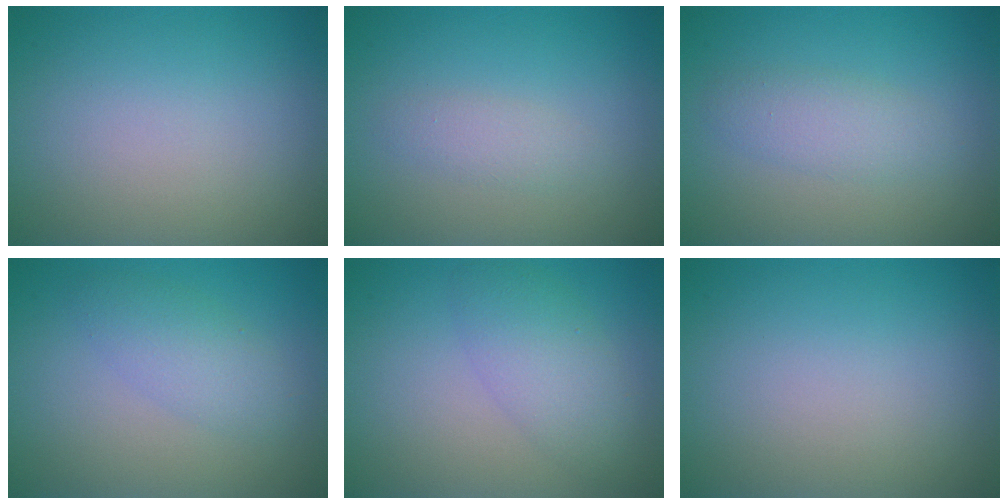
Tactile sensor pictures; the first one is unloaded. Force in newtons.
{"total": 1.4, "press": 1.4, "slide": 0.1}
{"total": 2.3, "press": 2.3, "slide": 0.1}
{"total": 2.7, "press": 2.7, "slide": 0.0}
{"total": 3.7, "press": 3.7, "slide": 0.0}
{"total": 0.0}